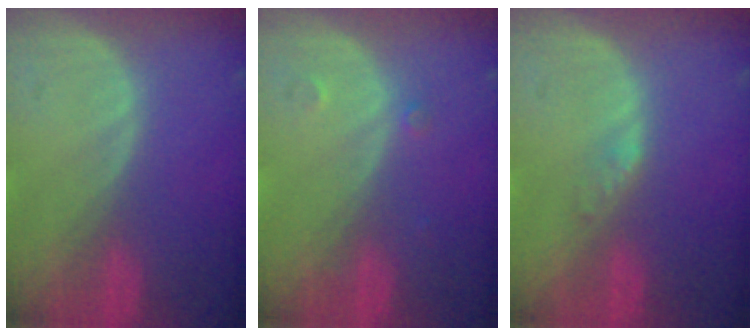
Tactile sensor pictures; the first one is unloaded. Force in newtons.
{"total": 0.8, "press": 0.8, "slide": 0.1}
{"total": 1.2, "press": 1.2, "slide": 0.1}